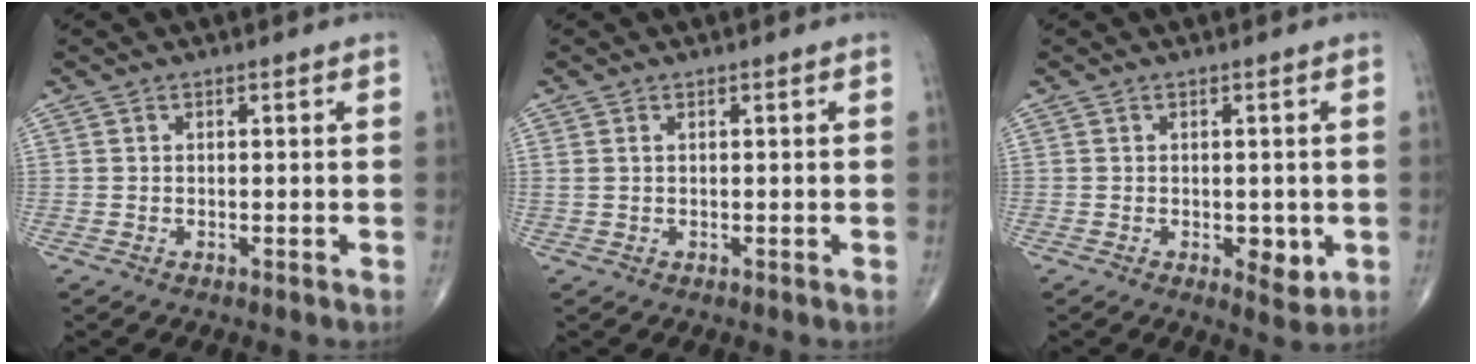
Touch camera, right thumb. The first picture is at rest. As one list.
[{"total": 1.1, "force": [0.4, 0.6, 0.8], "torque": [-0.024, 0.009, 0.014]}, {"total": 4.1, "force": [-0.8, 2.2, 3.4], "torque": [-0.030, -0.007, -0.005]}]